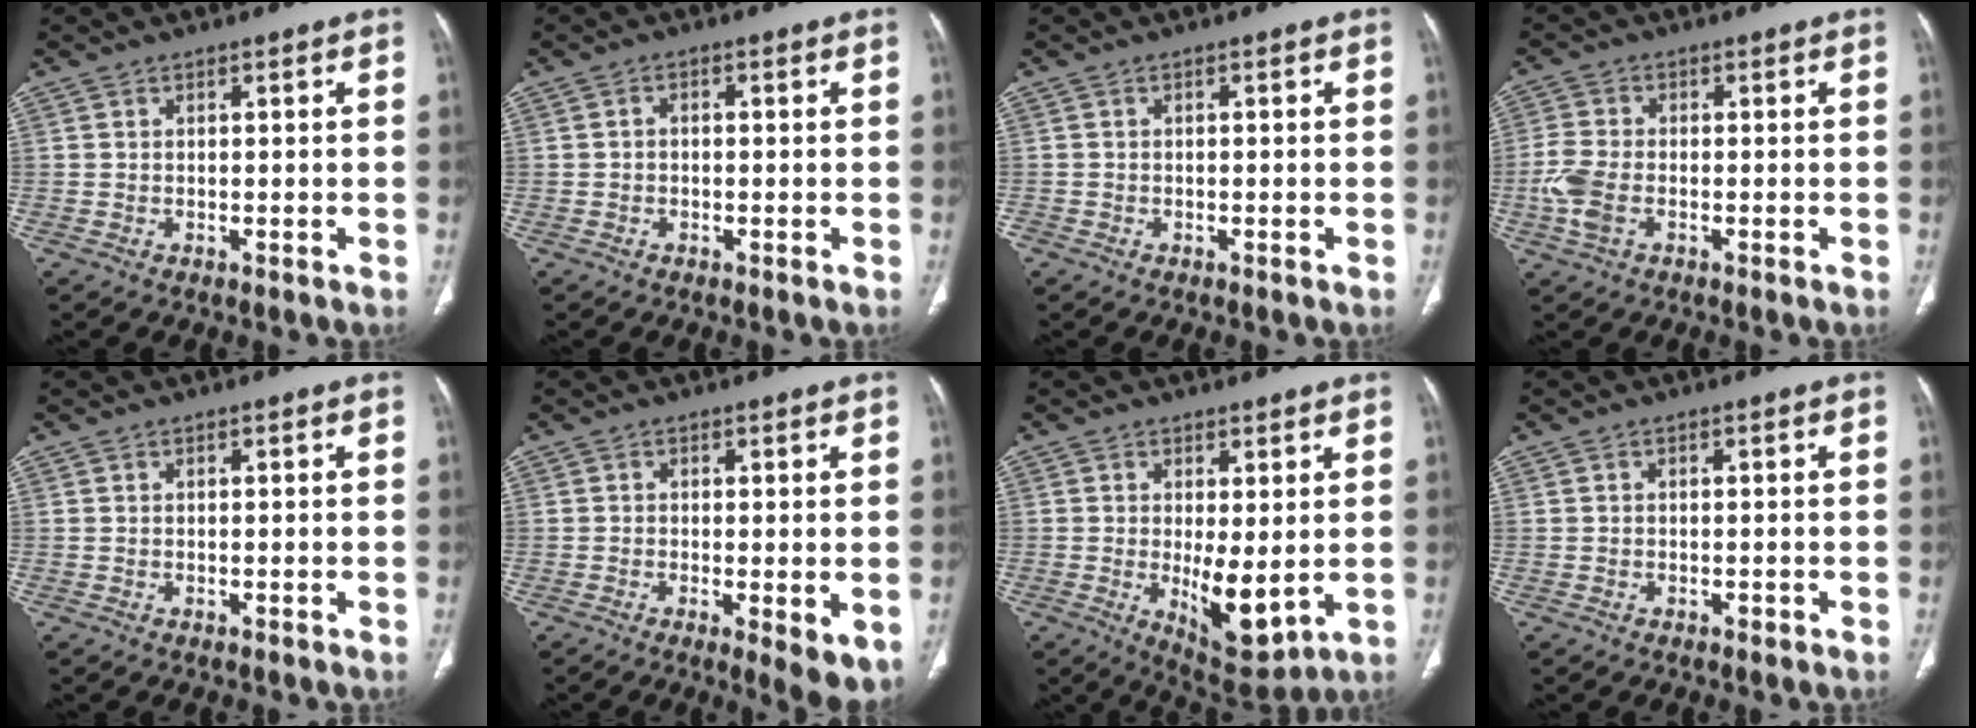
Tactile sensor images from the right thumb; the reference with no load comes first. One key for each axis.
{"total": 1.1, "fx": -0.2, "fy": 0.8, "fz": 0.7, "tx": -0.009, "ty": 0.005, "tz": -0.007}
{"total": 0.6, "fx": -0.3, "fy": 0.4, "fz": 0.2, "tx": 0.001, "ty": 0.004, "tz": -0.007}
{"total": 5.7, "fx": -1.7, "fy": 3.2, "fz": 4.3, "tx": -0.115, "ty": 0.005, "tz": -0.038}
{"total": 0.0}
{"total": 6.6, "fx": -1.6, "fy": 2.0, "fz": 6.0, "tx": -0.088, "ty": -0.019, "tz": -0.024}
{"total": 9.2, "fx": -0.8, "fy": 3.7, "fz": 8.4, "tx": -0.120, "ty": -0.026, "tz": 0.003}
{"total": 0.6, "fx": -0.3, "fy": 0.4, "fz": 0.3, "tx": -0.004, "ty": 0.001, "tz": -0.005}